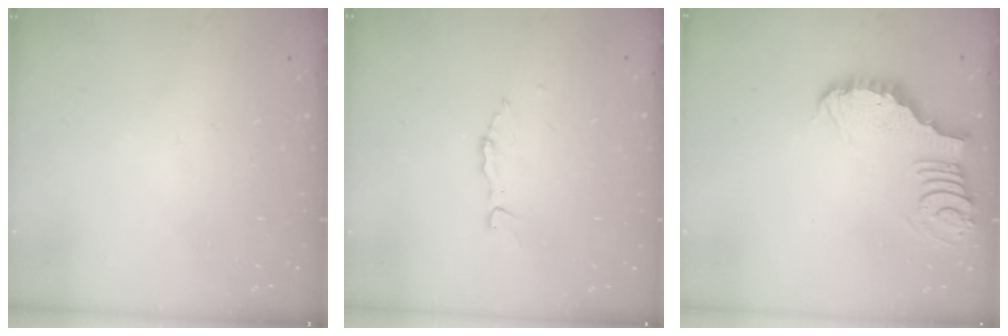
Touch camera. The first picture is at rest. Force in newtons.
{"total": 2.7, "press": 2.7, "slide": 0.2}
{"total": 3.4, "press": 3.4, "slide": 0.4}